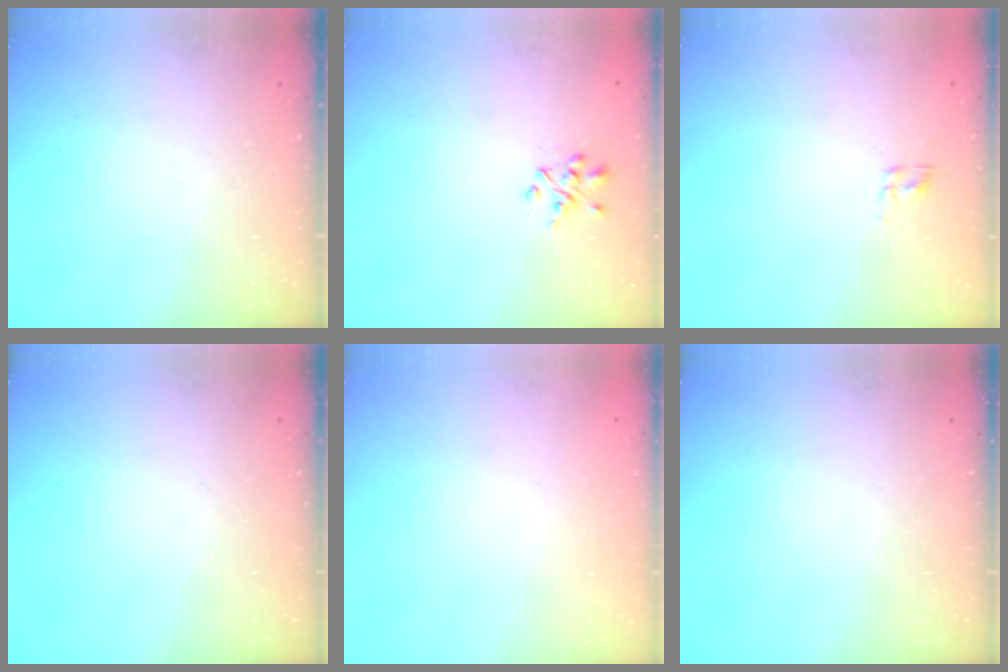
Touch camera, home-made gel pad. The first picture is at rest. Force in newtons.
{"total": 2.0, "press": 1.9, "slide": 0.5}
{"total": 2.3, "press": 2.0, "slide": 1.2}
{"total": 0.0}
{"total": 1.7, "press": 1.7, "slide": 0.2}
{"total": 0.0}